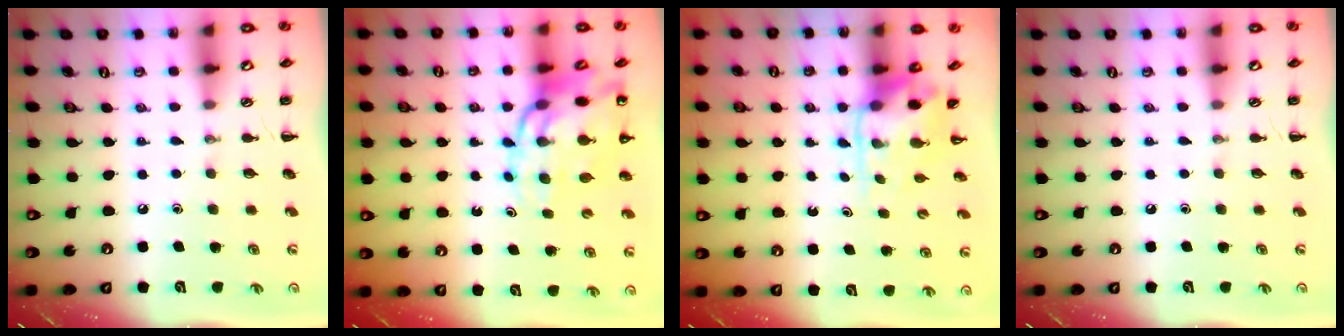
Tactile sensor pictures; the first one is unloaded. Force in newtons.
{"total": 14.6, "press": 14.0, "slide": 4.2}
{"total": 3.9, "press": 3.8, "slide": 0.8}
{"total": 0.0}